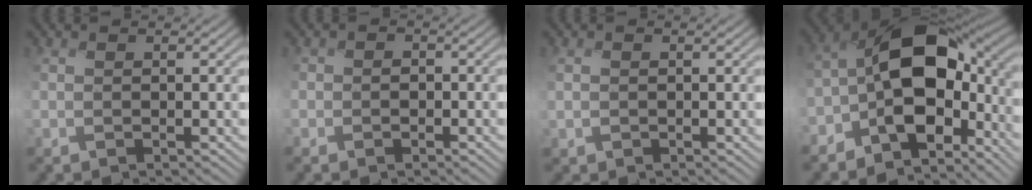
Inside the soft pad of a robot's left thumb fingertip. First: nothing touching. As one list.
[{"total": 2.2, "force": [-1.0, 1.9, 0.2], "torque": [-0.005, -0.003, -0.028]}, {"total": 1.2, "force": [-0.3, 1.0, 0.6], "torque": [-0.023, -0.003, -0.005]}, {"total": 14.2, "force": [-4.0, 8.8, 10.4], "torque": [-0.169, -0.005, -0.083]}]